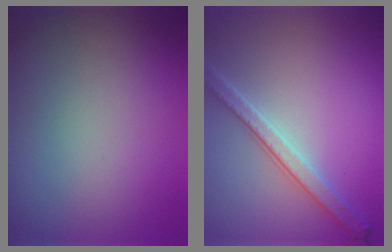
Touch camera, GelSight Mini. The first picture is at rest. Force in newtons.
{"total": 3.6, "press": 3.2, "slide": 1.6}